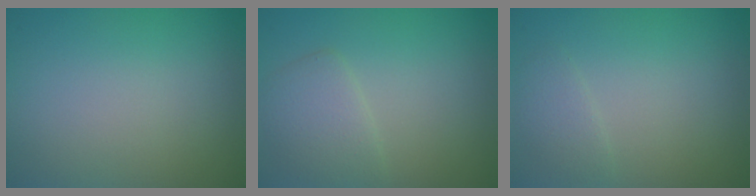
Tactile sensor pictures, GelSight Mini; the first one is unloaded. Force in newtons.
{"total": 2.6, "press": 2.6, "slide": 0.3}
{"total": 1.3, "press": 1.3, "slide": 0.1}